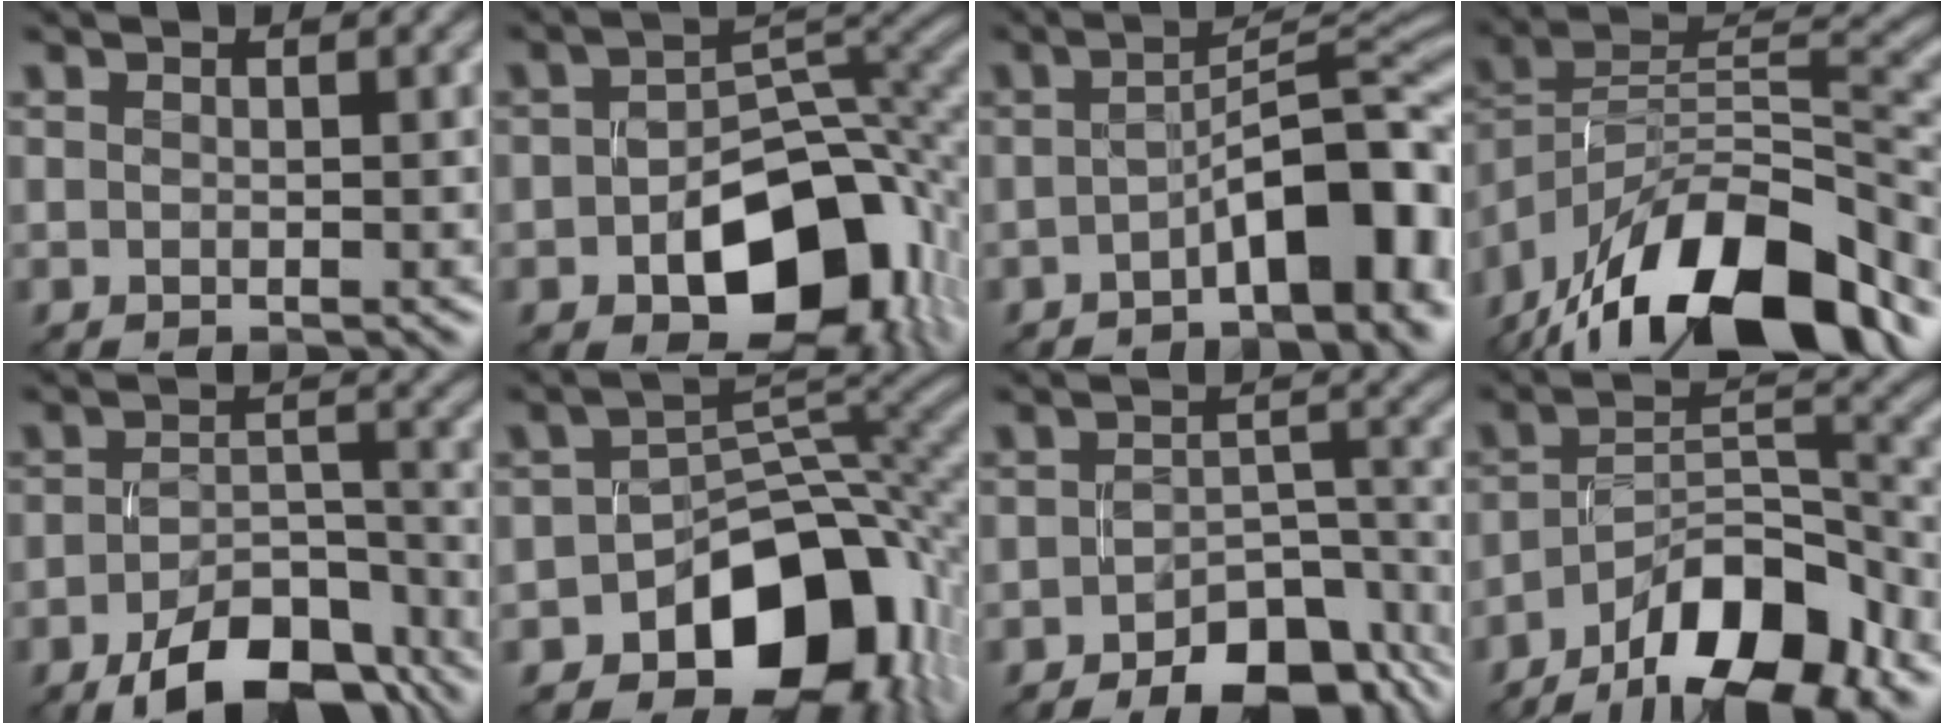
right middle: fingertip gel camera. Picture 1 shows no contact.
{"total": 11.9, "force": [-4.6, 6.9, 8.5], "torque": [-0.122, -0.010, -0.061]}
{"total": 8.5, "force": [-3.2, 2.6, 7.4], "torque": [-0.095, 0.017, -0.059]}
{"total": 17.2, "force": [-11.9, 7.1, 10.2], "torque": [-0.200, 0.018, -0.208]}
{"total": 9.6, "force": [-6.5, 4.1, 5.7], "torque": [-0.088, -0.013, -0.102]}
{"total": 12.1, "force": [-6.0, 7.8, 7.0], "torque": [-0.083, -0.006, -0.101]}
{"total": 8.9, "force": [-5.8, 4.2, 5.2], "torque": [-0.065, -0.016, -0.087]}
{"total": 11.3, "force": [-7.7, 3.9, 7.3], "torque": [-0.111, 0.014, -0.141]}